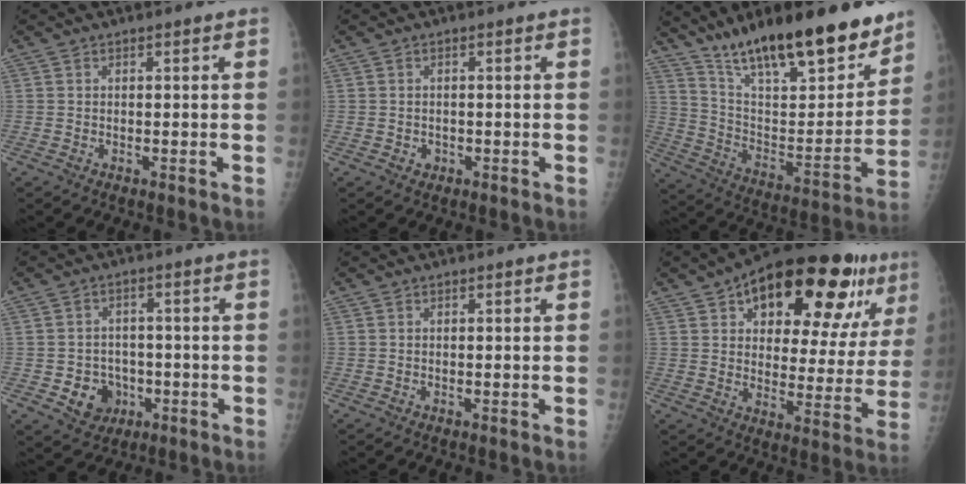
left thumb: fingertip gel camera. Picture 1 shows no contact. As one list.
[{"total": 1.2, "force": [-0.4, 1.1, 0.4], "torque": [-0.001, 0.003, -0.003]}, {"total": 26.5, "force": [19.2, 7.6, 16.6], "torque": [-0.226, -0.078, 0.318]}, {"total": 6.8, "force": [-2.1, 5.9, 2.7], "torque": [-0.013, 0.013, -0.026]}, {"total": 0.0}, {"total": 26.6, "force": [14.2, 11.2, 19.5], "torque": [-0.243, -0.011, 0.206]}]